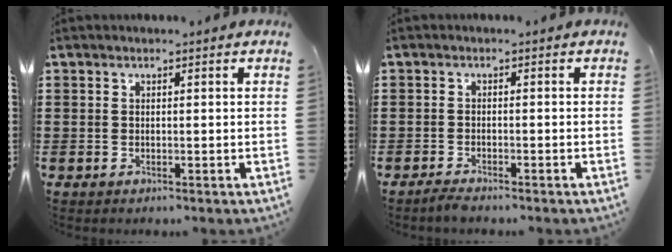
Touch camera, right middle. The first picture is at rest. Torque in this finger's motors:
{"motor_torque": [1.23, 0.91, -0.01, 0.03]}